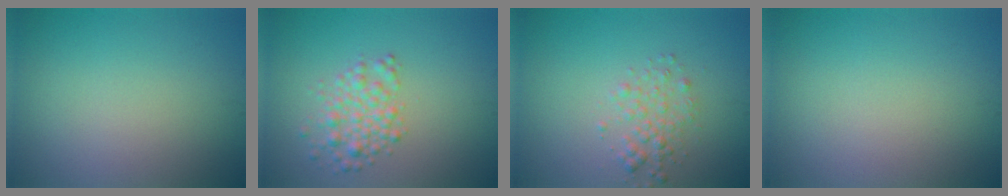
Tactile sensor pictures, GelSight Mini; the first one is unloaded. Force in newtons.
{"total": 2.8, "press": 2.8, "slide": 0.0}
{"total": 2.0, "press": 2.0, "slide": 0.1}
{"total": 0.0}